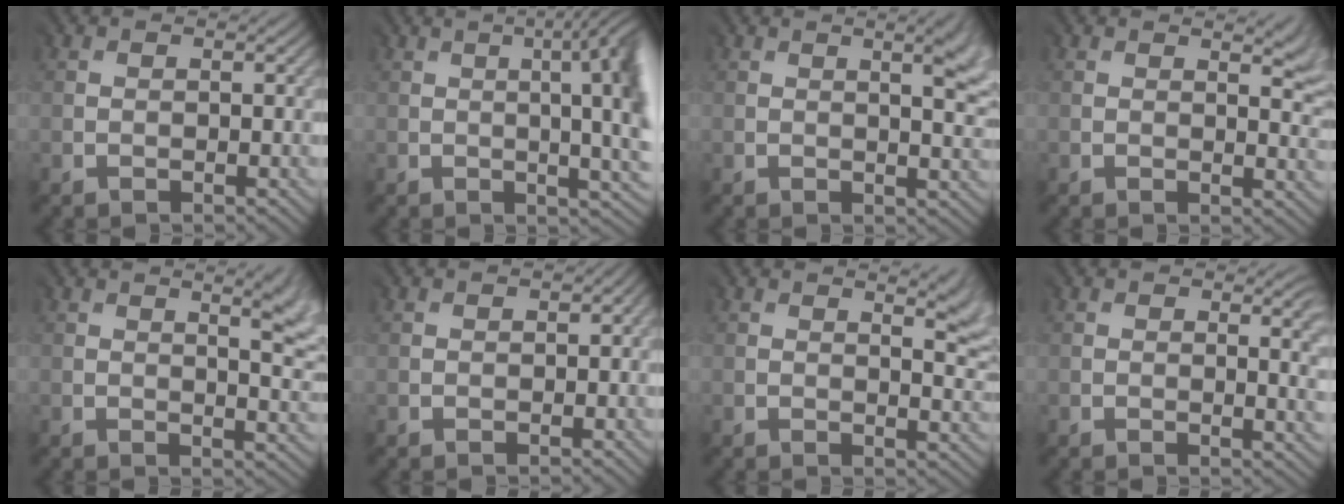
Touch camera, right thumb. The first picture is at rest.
{"total": 11.5, "force": [0.3, 3.9, 10.9], "torque": [-0.099, 0.018, -0.005]}
{"total": 5.4, "force": [1.6, 1.5, 4.9], "torque": [-0.045, 0.010, 0.017]}
{"total": 4.7, "force": [1.9, 1.4, 4.0], "torque": [-0.039, -0.001, 0.029]}
{"total": 6.1, "force": [2.4, 1.7, 5.3], "torque": [-0.051, 0.012, 0.026]}
{"total": 0.8, "force": [-0.2, 0.6, 0.5], "torque": [-0.001, -0.001, 0.001]}
{"total": 4.7, "force": [2.2, 1.3, 3.9], "torque": [-0.037, 0.002, 0.030]}
{"total": 4.5, "force": [0.6, 1.8, 4.1], "torque": [-0.051, -0.003, 0.008]}